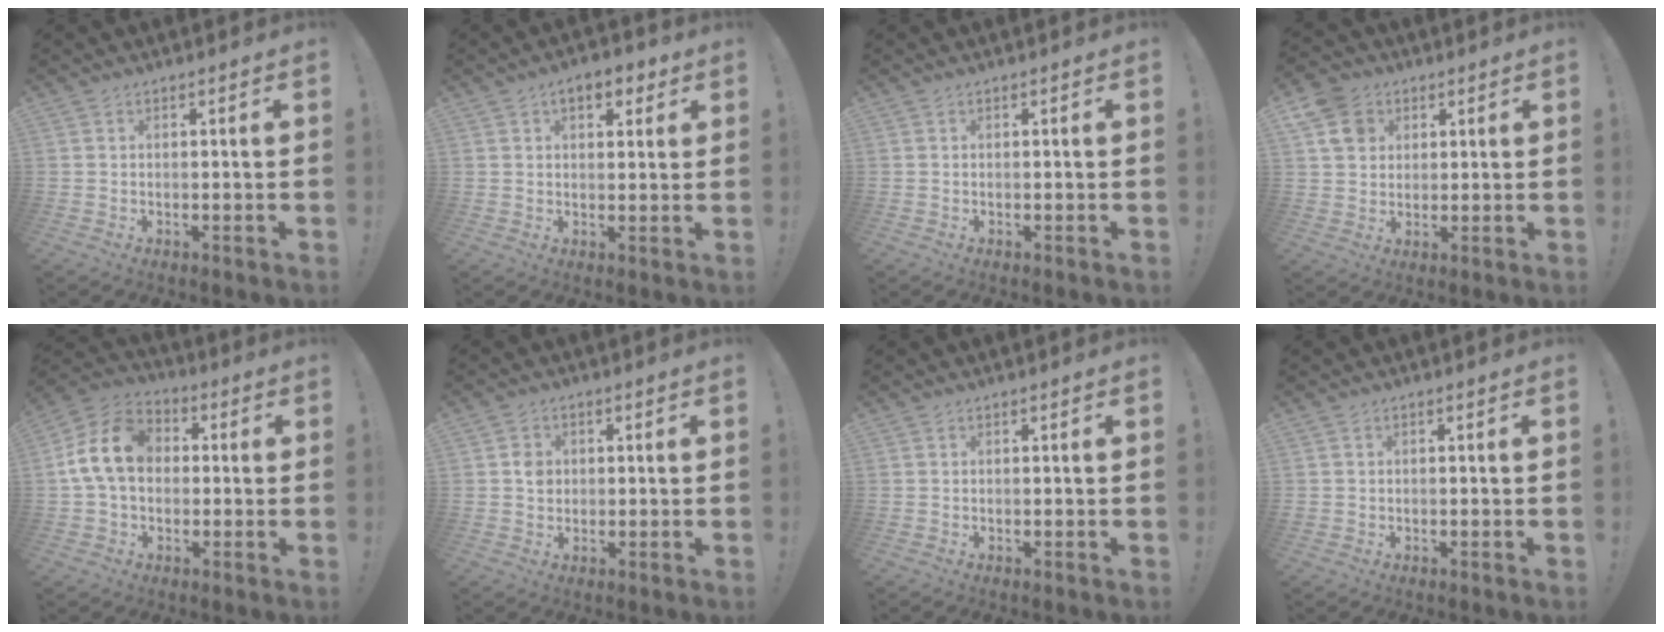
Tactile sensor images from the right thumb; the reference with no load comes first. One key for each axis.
{"total": 6.0, "fx": 3.0, "fy": 3.4, "fz": 3.9, "tx": -0.048, "ty": -0.003, "tz": 0.050}
{"total": 0.0}
{"total": 9.9, "fx": 4.1, "fy": 8.1, "fz": 4.1, "tx": -0.063, "ty": -0.010, "tz": 0.085}
{"total": 14.9, "fx": 1.5, "fy": 11.3, "fz": 9.7, "tx": -0.178, "ty": 0.017, "tz": 0.032}
{"total": 3.6, "fx": 0.0, "fy": 3.2, "fz": 1.7, "tx": -0.012, "ty": -0.001, "tz": -0.003}
{"total": 0.0}
{"total": 0.7, "fx": 0.0, "fy": 0.7, "fz": 0.1, "tx": -0.005, "ty": 0.003, "tz": 0.000}